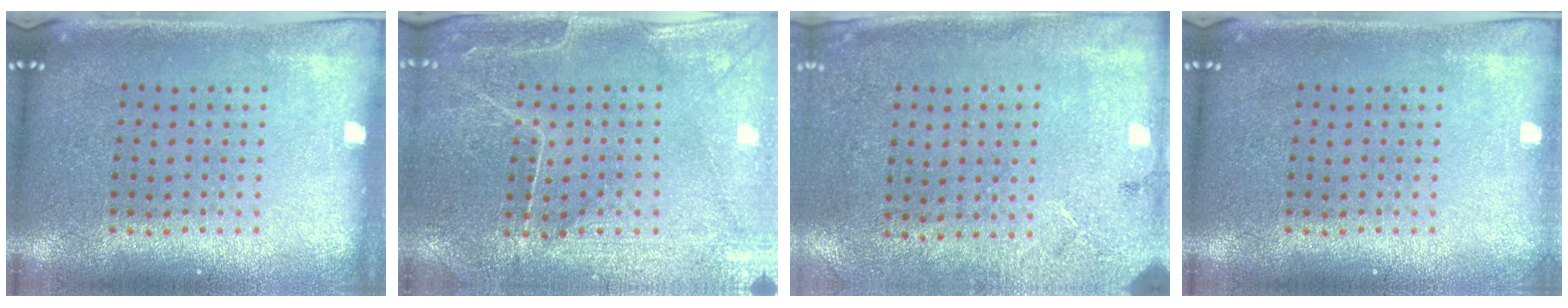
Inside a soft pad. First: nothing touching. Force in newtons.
{"total": 0.7, "press": 0.5, "slide": 0.4}
{"total": 2.7, "press": 2.2, "slide": 1.6}
{"total": 0.5, "press": 0.5, "slide": 0.1}